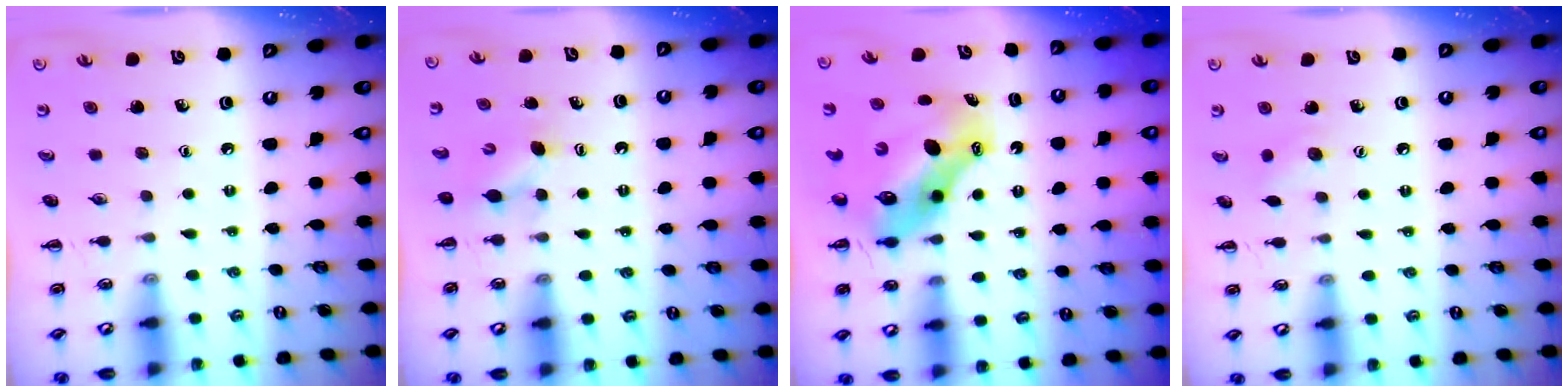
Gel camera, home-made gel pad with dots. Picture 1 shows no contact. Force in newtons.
{"total": 3.5, "press": 3.4, "slide": 1.0}
{"total": 10.1, "press": 9.7, "slide": 2.7}
{"total": 6.2, "press": 6.0, "slide": 1.6}